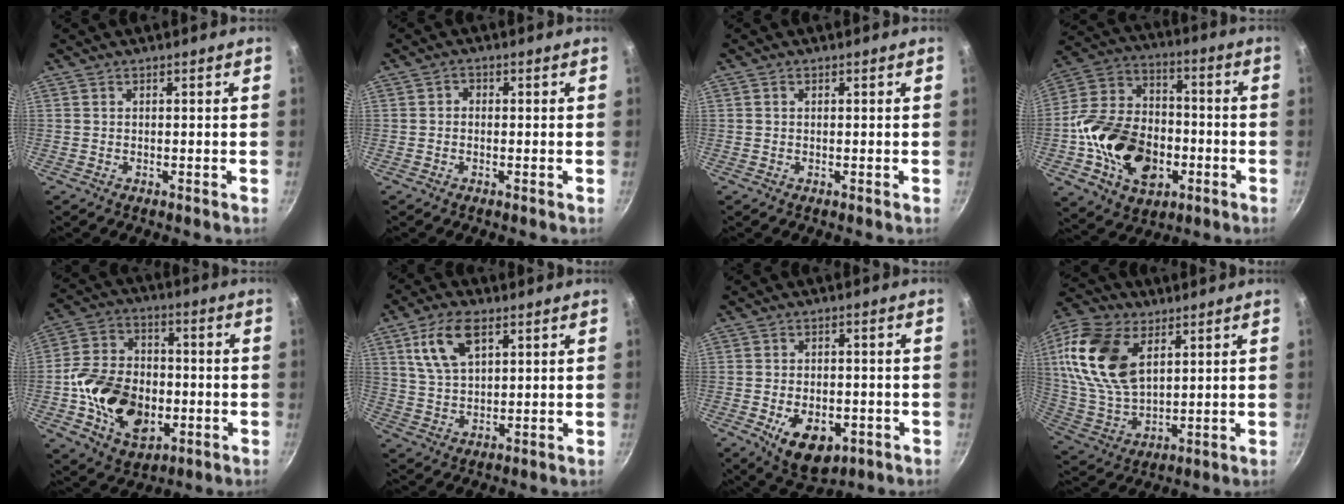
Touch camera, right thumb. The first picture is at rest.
{"total": 1.4, "force": [-0.2, 1.2, 0.7], "torque": [-0.010, 0.006, -0.006]}
{"total": 0.6, "force": [0.1, 0.5, 0.3], "torque": [-0.003, 0.004, 0.002]}
{"total": 21.5, "force": [-5.7, 15.2, 14.0], "torque": [-0.221, 0.045, -0.099]}
{"total": 18.4, "force": [-3.9, 13.2, 12.3], "torque": [-0.192, 0.027, -0.063]}
{"total": 10.2, "force": [4.4, 5.4, 7.4], "torque": [-0.133, -0.006, 0.086]}
{"total": 10.6, "force": [-3.7, 6.4, 7.5], "torque": [-0.096, 0.003, -0.043]}
{"total": 19.7, "force": [6.7, 11.9, 14.2], "torque": [-0.262, -0.017, 0.135]}